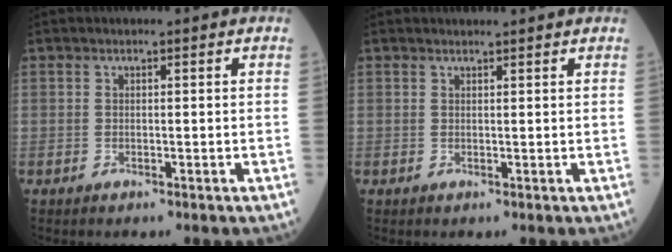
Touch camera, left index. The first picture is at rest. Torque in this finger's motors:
{"motor_torque": [0.49, -0.89, -0.26, 0.00]}